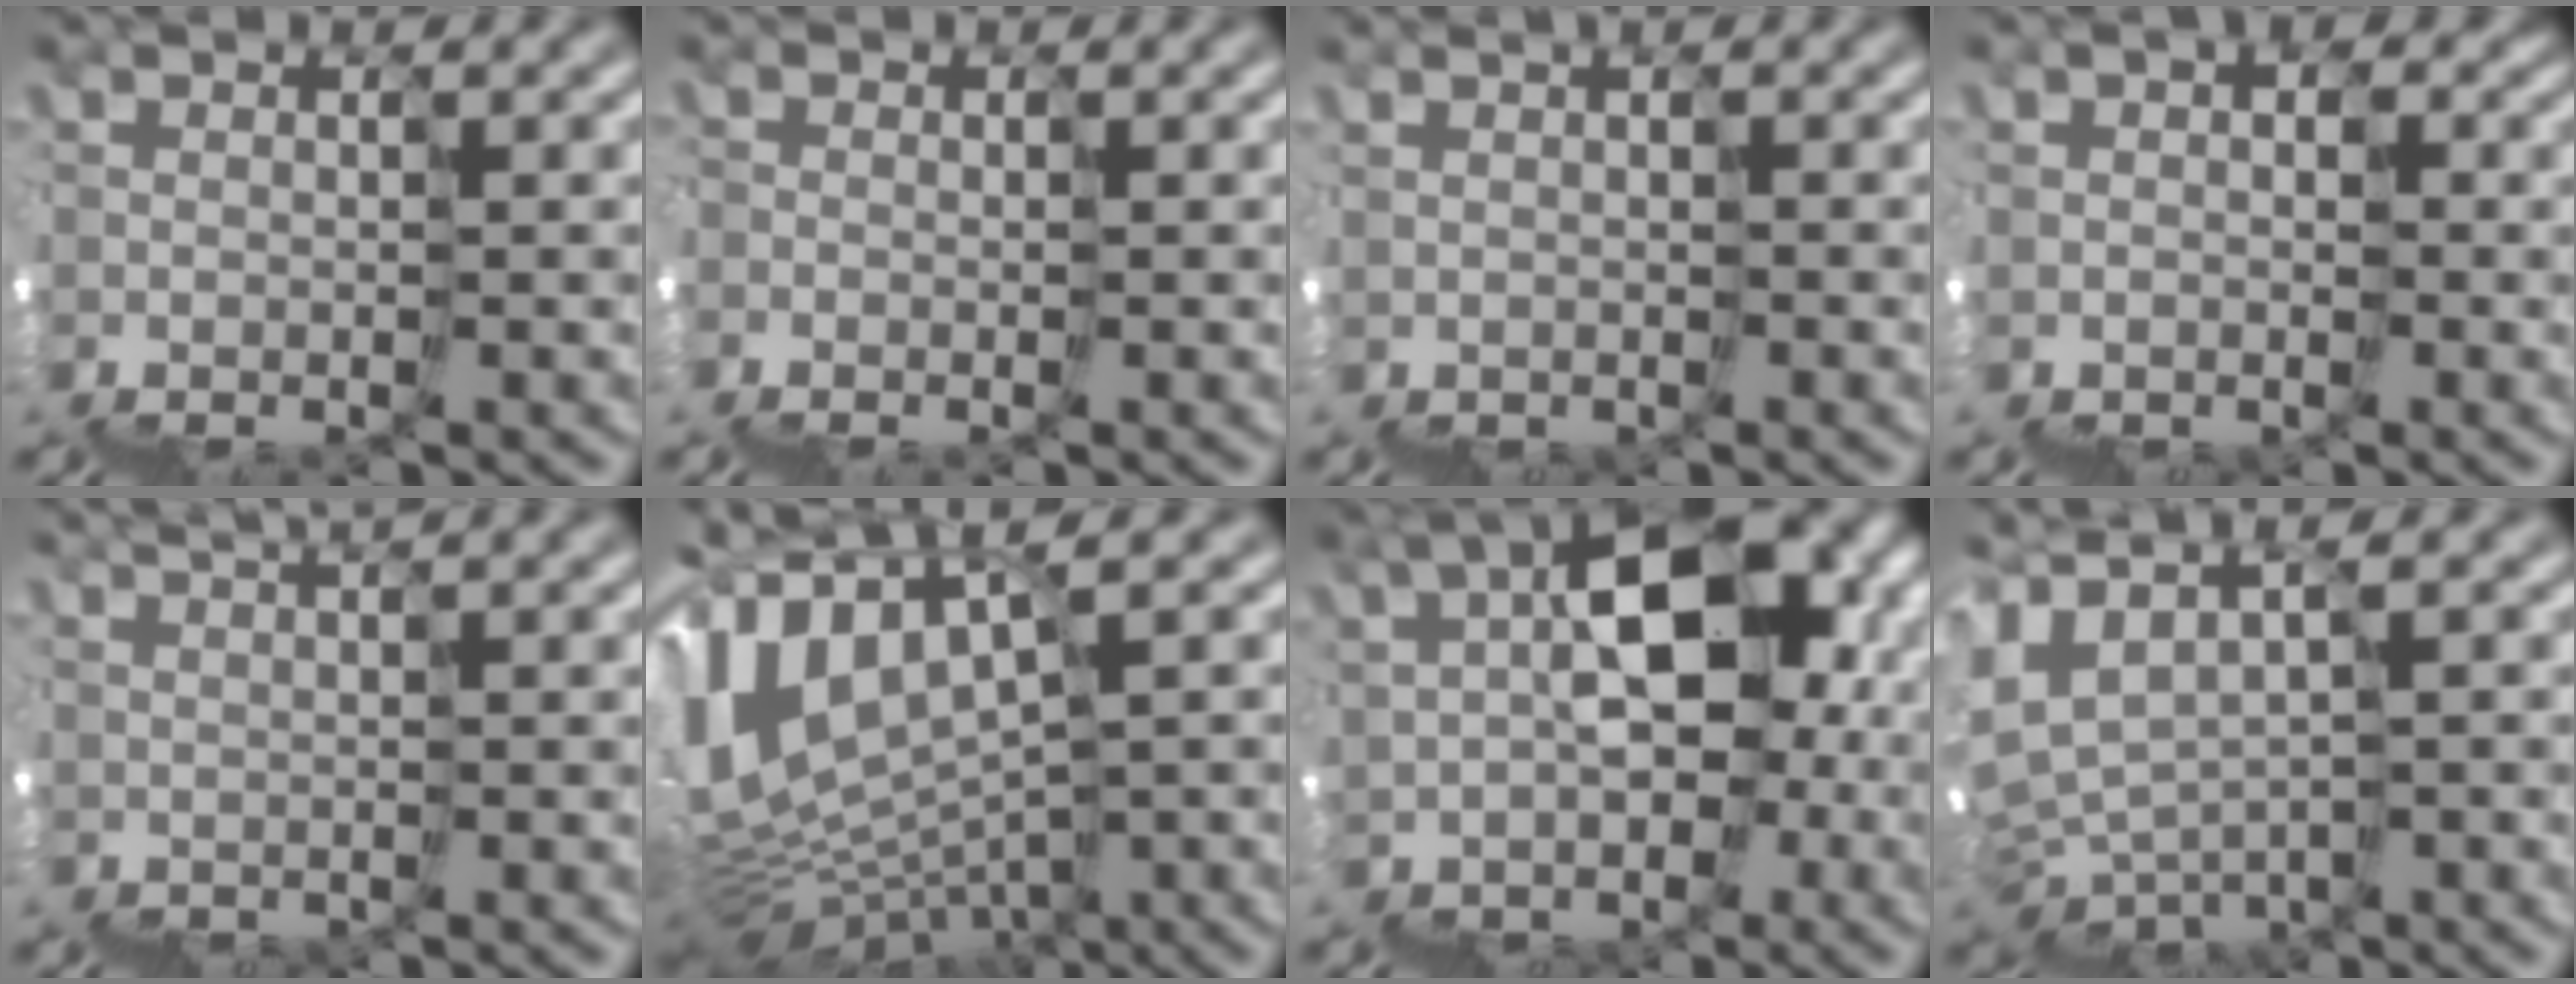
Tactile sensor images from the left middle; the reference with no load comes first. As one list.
[{"total": 1.7, "force": [-0.6, -0.3, -1.5], "torque": [0.018, 0.005, -0.021]}, {"total": 0.5, "force": [0.1, 0.4, 0.4], "torque": [-0.002, 0.000, 0.002]}, {"total": 2.6, "force": [0.1, 2.6, 0.4], "torque": [0.003, 0.007, -0.007]}, {"total": 4.2, "force": [3.4, 0.7, 2.4], "torque": [-0.001, 0.043, 0.066]}, {"total": 6.0, "force": [3.1, 2.7, 4.3], "torque": [-0.120, 0.045, 0.064]}, {"total": 8.5, "force": [3.8, 5.6, 5.2], "torque": [-0.082, 0.033, 0.058]}, {"total": 3.2, "force": [3.1, 0.8, -0.1], "torque": [-0.035, 0.023, 0.066]}]